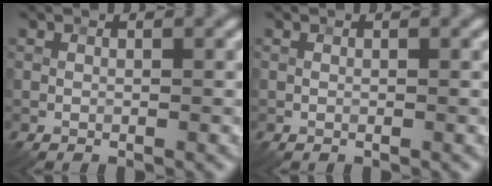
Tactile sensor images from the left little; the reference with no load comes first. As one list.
[{"total": 0.0}]